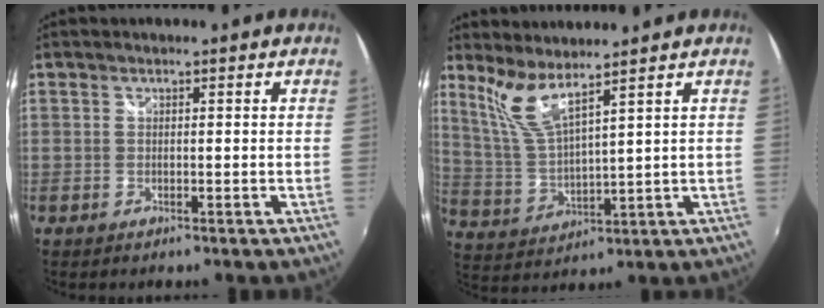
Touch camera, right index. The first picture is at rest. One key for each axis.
{"total": 7.5, "fx": 5.7, "fy": 0.5, "fz": 4.8, "tx": -0.098, "ty": -0.009, "tz": 0.128}